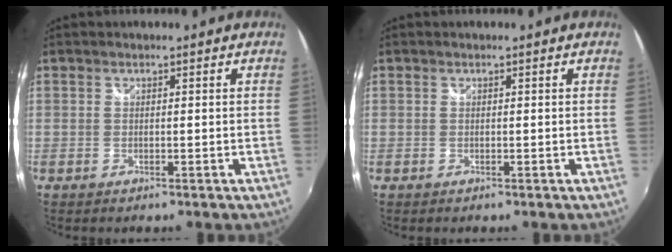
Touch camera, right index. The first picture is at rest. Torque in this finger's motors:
{"motor_torque": [0.00, 0.00, 0.00, 0.00]}